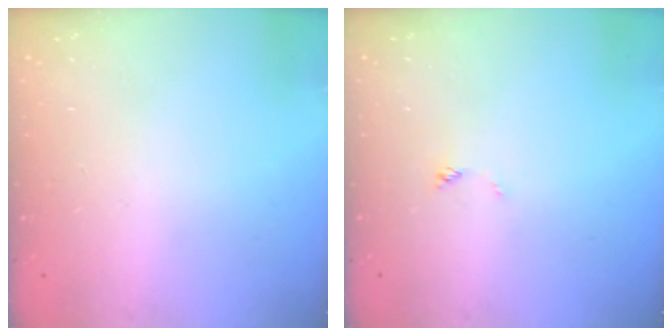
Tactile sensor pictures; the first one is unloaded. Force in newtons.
{"total": 0.0}